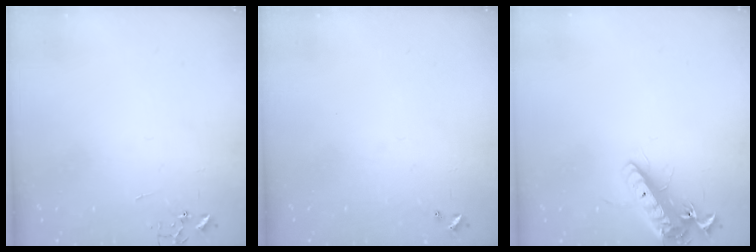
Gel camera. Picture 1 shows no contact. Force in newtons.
{"total": 0.0}
{"total": 14.1, "press": 13.9, "slide": 2.4}